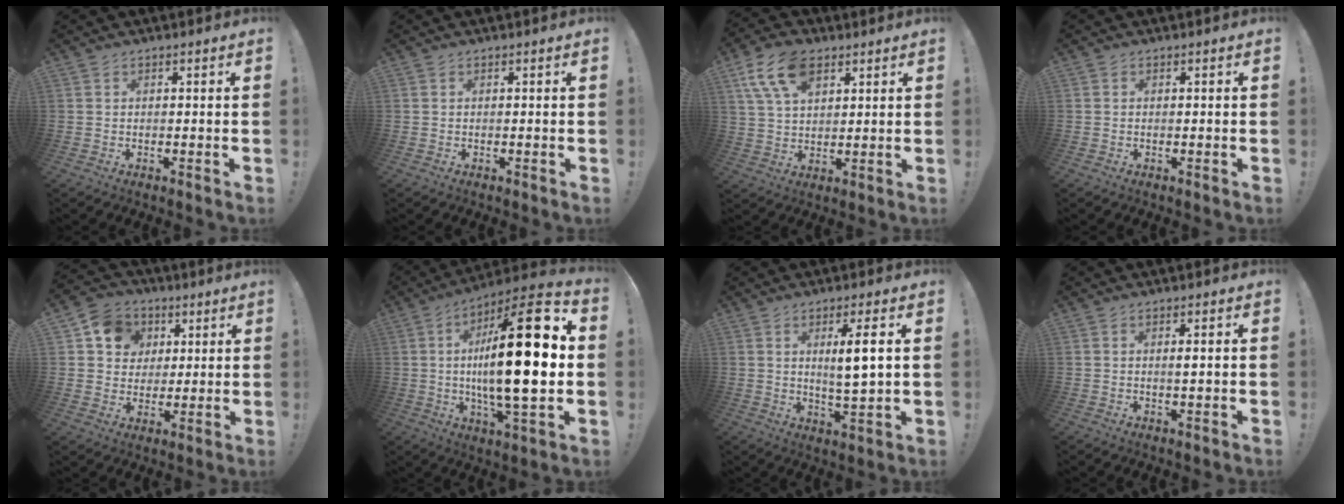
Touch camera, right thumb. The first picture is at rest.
{"total": 0.0}
{"total": 12.9, "force": [6.7, 7.5, 8.1], "torque": [-0.153, -0.014, 0.127]}
{"total": 0.0}
{"total": 11.3, "force": [3.7, 10.0, 3.7], "torque": [-0.046, -0.012, 0.075]}
{"total": 27.0, "force": [0.7, 6.9, 26.1], "torque": [-0.455, -0.010, -0.006]}
{"total": 7.7, "force": [1.9, 0.6, 7.5], "torque": [-0.125, -0.004, 0.025]}
{"total": 1.7, "force": [0.0, 0.0, 1.7], "torque": [-0.024, -0.004, -0.004]}